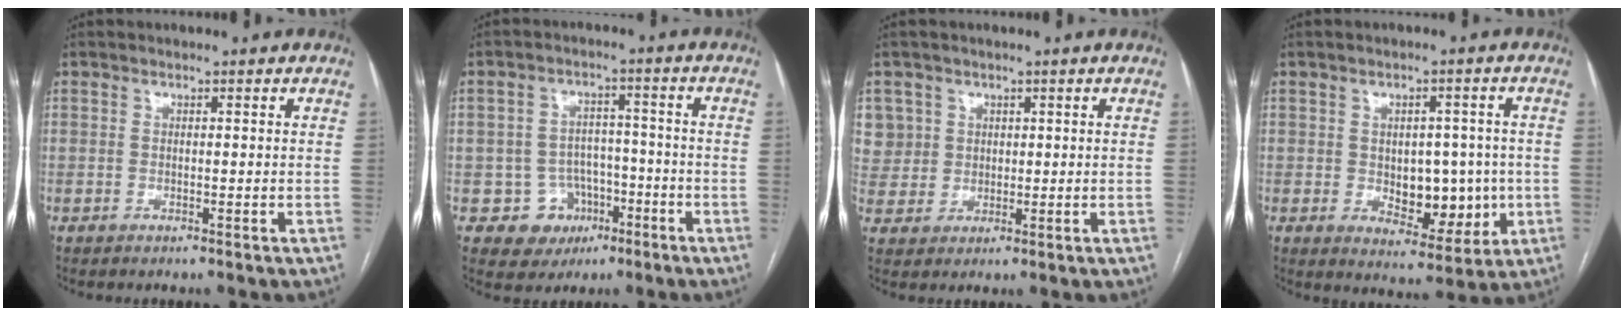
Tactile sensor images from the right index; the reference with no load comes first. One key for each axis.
{"total": 6.8, "fx": -2.8, "fy": 6.1, "fz": 0.8, "tx": 0.000, "ty": 0.017, "tz": -0.034}
{"total": 6.6, "fx": 2.6, "fy": 6.1, "fz": 0.2, "tx": 0.002, "ty": 0.012, "tz": 0.061}
{"total": 8.8, "fx": -0.8, "fy": 5.2, "fz": 7.0, "tx": -0.078, "ty": 0.008, "tz": 0.002}